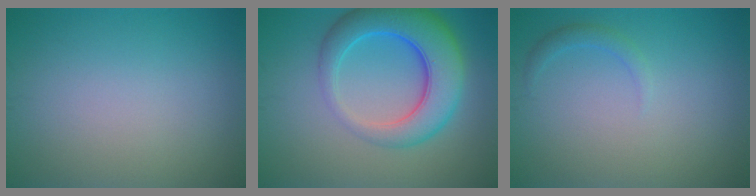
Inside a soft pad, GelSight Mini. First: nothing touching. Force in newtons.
{"total": 8.0, "press": 8.0, "slide": 0.3}
{"total": 1.1, "press": 1.1, "slide": 0.0}